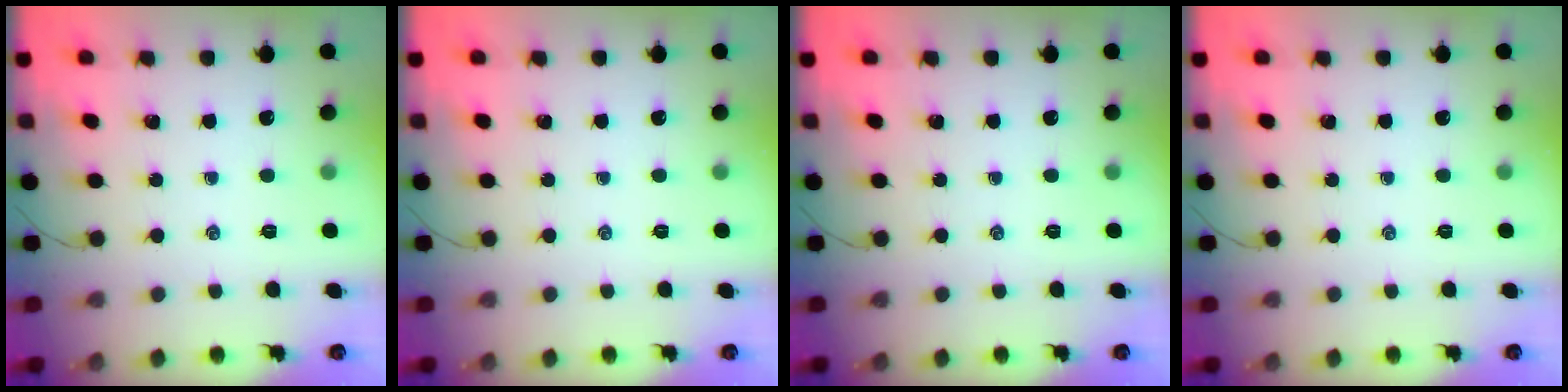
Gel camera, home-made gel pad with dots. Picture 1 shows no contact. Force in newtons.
{"total": 0.0}
{"total": 0.0}
{"total": 0.0}